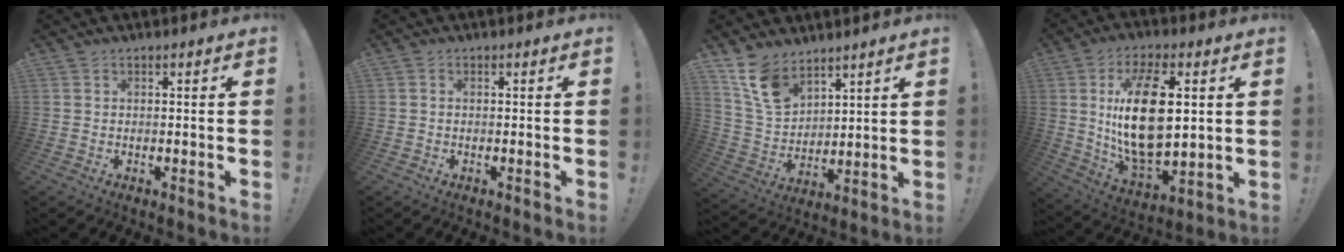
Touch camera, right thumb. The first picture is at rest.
{"total": 0.0}
{"total": 12.5, "force": [9.0, 6.9, 5.0], "torque": [-0.102, -0.055, 0.179]}
{"total": 20.0, "force": [3.5, 10.2, 16.9], "torque": [-0.328, -0.008, 0.055]}